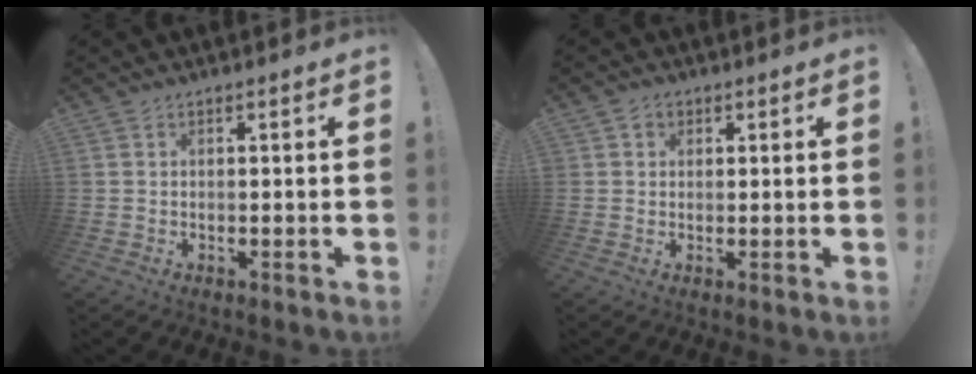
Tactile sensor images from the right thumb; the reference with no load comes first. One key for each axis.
{"total": 2.5, "fx": 1.2, "fy": 2.1, "fz": 0.6, "tx": -0.009, "ty": -0.002, "tz": 0.021}